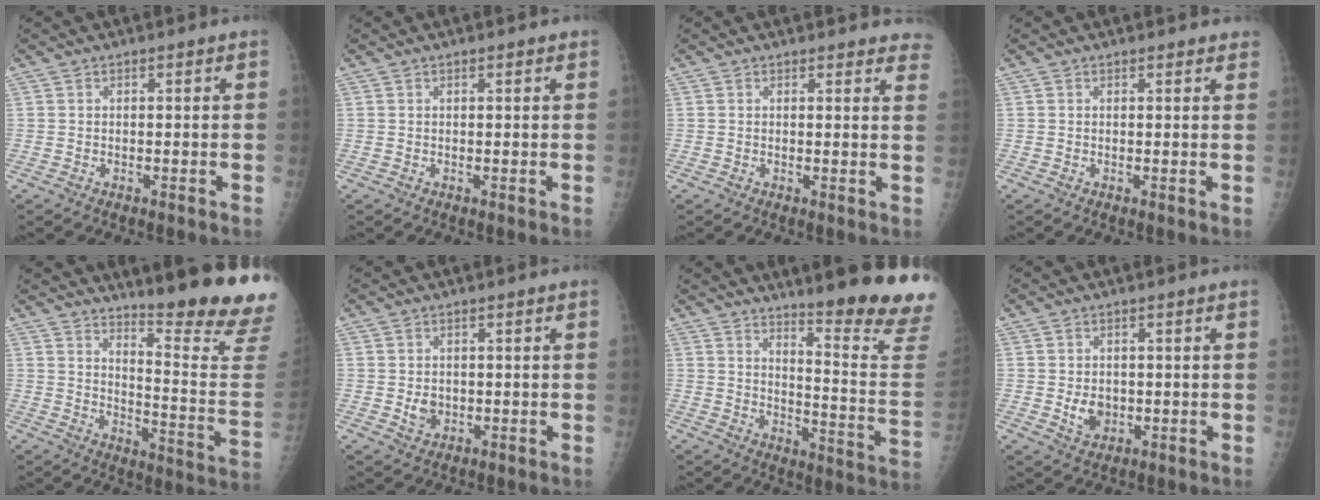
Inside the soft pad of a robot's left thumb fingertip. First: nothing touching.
{"total": 0.7, "force": [0.4, 0.3, 0.5], "torque": [-0.008, 0.000, 0.004]}
{"total": 5.6, "force": [5.3, 1.8, 0.9], "torque": [0.029, -0.022, 0.029]}
{"total": 1.9, "force": [1.7, 0.7, 0.5], "torque": [0.007, -0.006, 0.008]}
{"total": 21.0, "force": [17.5, 0.9, 11.7], "torque": [-0.138, -0.182, 0.226]}
{"total": 3.1, "force": [-0.4, 2.5, 1.7], "torque": [-0.017, 0.001, -0.001]}
{"total": 20.4, "force": [16.1, 1.4, 12.4], "torque": [-0.140, -0.154, 0.206]}
{"total": 4.4, "force": [-0.6, 3.4, 2.7], "torque": [-0.030, -0.001, -0.002]}